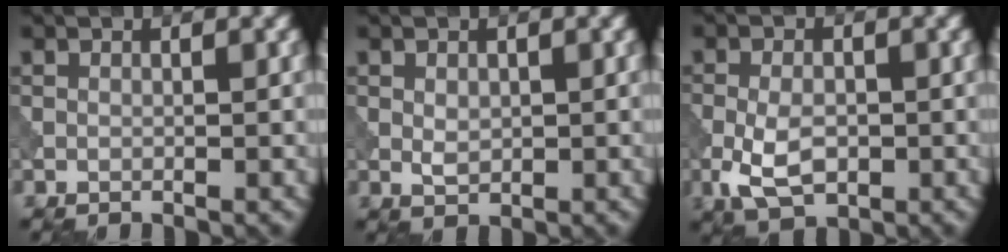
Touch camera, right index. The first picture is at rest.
{"total": 1.6, "force": [0.1, 1.1, 1.2], "torque": [-0.022, -0.001, 0.004]}
{"total": 5.1, "force": [-1.6, 2.9, 3.8], "torque": [-0.080, -0.002, -0.035]}